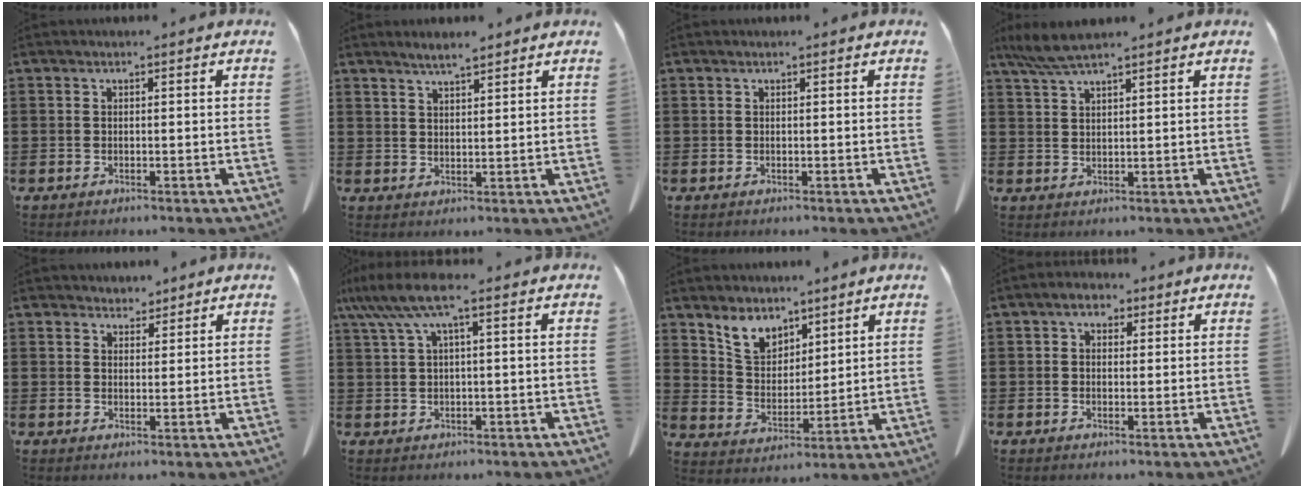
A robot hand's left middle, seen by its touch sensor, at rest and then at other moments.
{"total": 2.8, "force": [2.5, 0.1, 1.3], "torque": [-0.031, -0.001, 0.046]}
{"total": 0.0}
{"total": 4.8, "force": [3.8, 0.2, 2.9], "torque": [-0.065, -0.006, 0.071]}
{"total": 2.7, "force": [2.5, 0.8, -0.2], "torque": [-0.004, -0.001, 0.050]}
{"total": 6.9, "force": [2.4, 0.8, 6.4], "torque": [-0.156, -0.014, 0.034]}
{"total": 6.4, "force": [5.1, 3.4, 1.7], "torque": [-0.057, -0.008, 0.098]}
{"total": 3.0, "force": [1.8, 1.7, 1.8], "torque": [-0.034, 0.009, 0.029]}